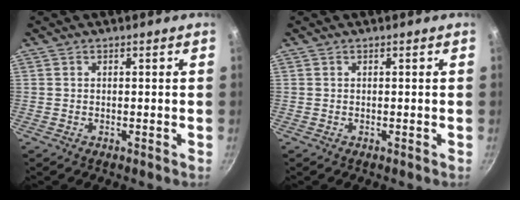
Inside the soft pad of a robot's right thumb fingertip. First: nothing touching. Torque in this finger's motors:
{"motor_torque": [0.02, 0.01, 0.02, 0.04, 0.02]}